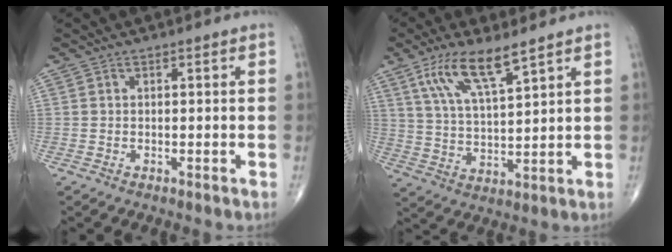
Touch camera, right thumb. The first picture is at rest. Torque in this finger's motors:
{"motor_torque": [-0.10, 0.32, 0.27, 0.18, 0.25]}